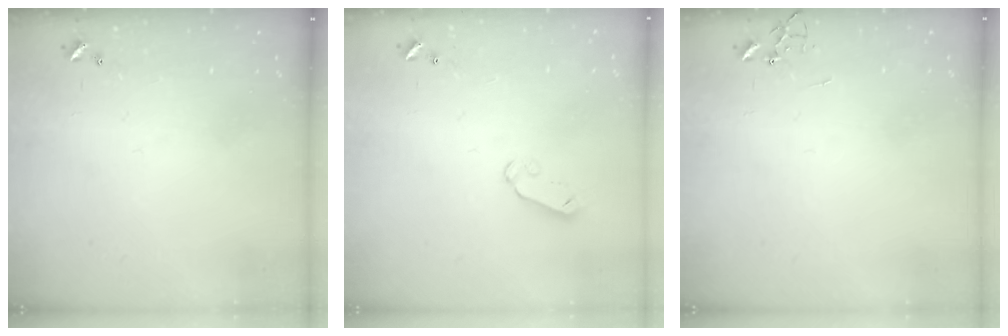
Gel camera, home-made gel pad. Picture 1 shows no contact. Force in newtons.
{"total": 4.0, "press": 4.0, "slide": 0.4}
{"total": 0.0}